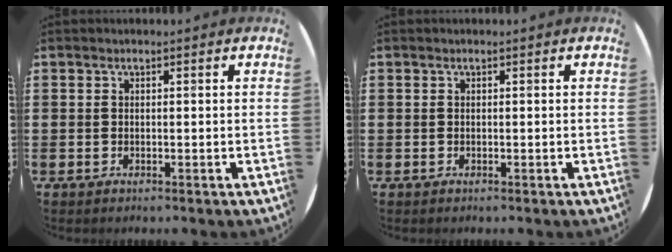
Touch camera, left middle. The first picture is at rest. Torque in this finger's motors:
{"motor_torque": [0.22, -0.16, 0.02, 0.02]}